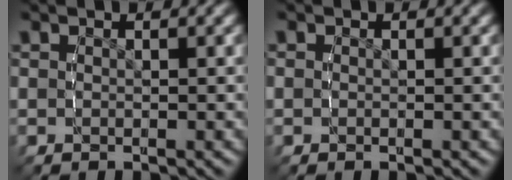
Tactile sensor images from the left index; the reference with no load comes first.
{"total": 0.5, "force": [0.1, 0.5, 0.2], "torque": [-0.003, 0.000, 0.002]}